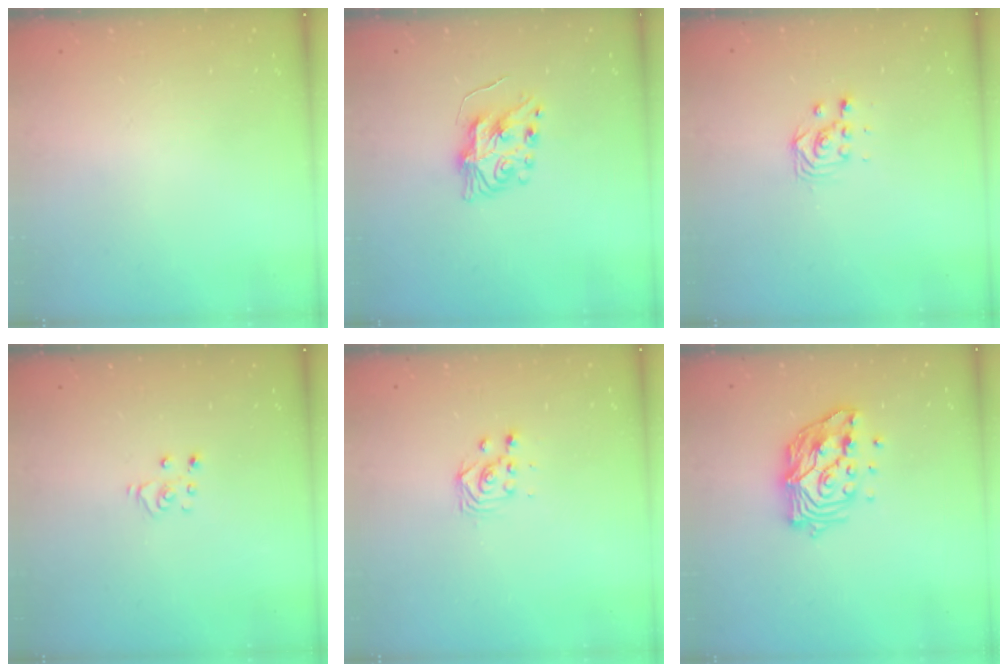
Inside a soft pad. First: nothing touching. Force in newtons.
{"total": 8.2, "press": 8.2, "slide": 0.7}
{"total": 4.6, "press": 4.5, "slide": 0.2}
{"total": 3.6, "press": 3.6, "slide": 0.2}
{"total": 2.9, "press": 2.9, "slide": 0.4}
{"total": 15.1, "press": 15.0, "slide": 1.4}